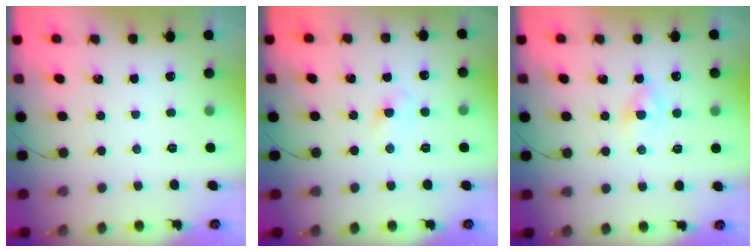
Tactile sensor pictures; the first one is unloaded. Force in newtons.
{"total": 3.5, "press": 3.3, "slide": 1.1}
{"total": 2.2, "press": 2.0, "slide": 1.0}